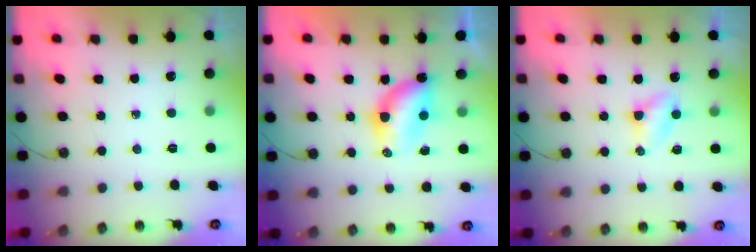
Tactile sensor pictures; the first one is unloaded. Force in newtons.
{"total": 6.8, "press": 6.5, "slide": 2.0}
{"total": 2.9, "press": 2.9, "slide": 0.3}